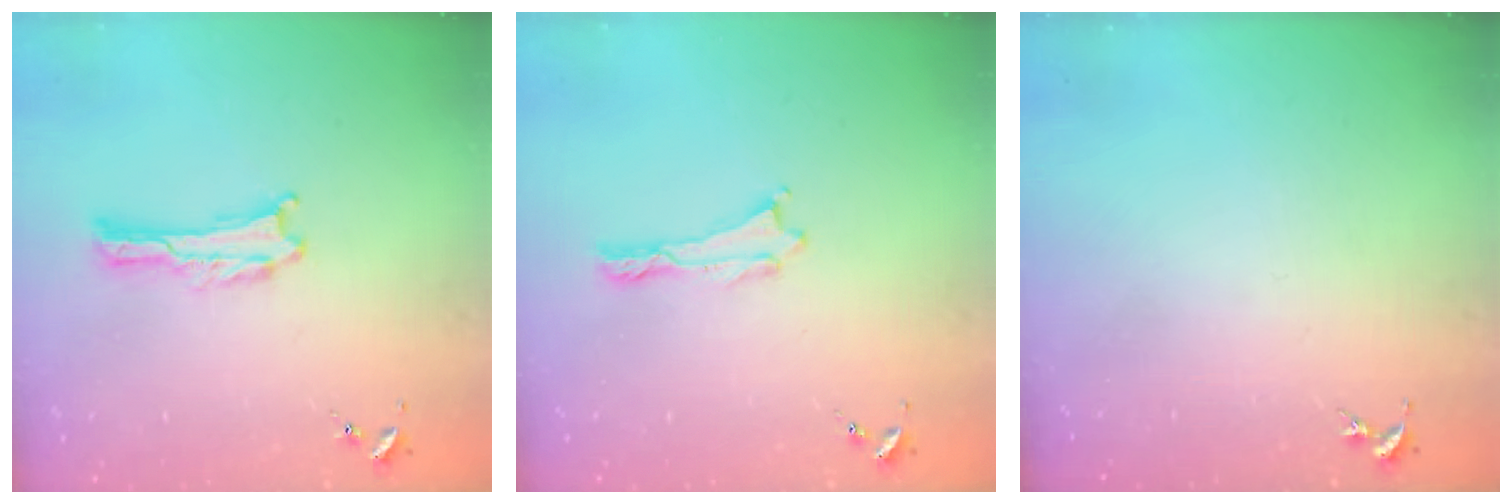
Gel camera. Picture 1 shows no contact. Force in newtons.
{"total": 0.0}
{"total": 0.0}